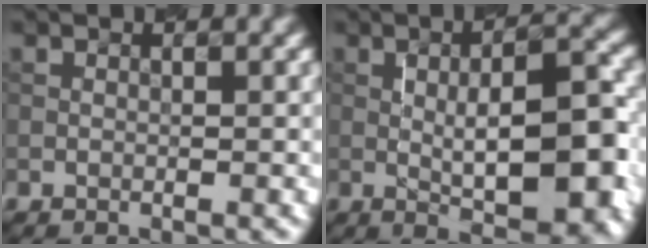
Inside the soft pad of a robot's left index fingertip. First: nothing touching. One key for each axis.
{"total": 9.2, "fx": -0.8, "fy": 3.0, "fz": 8.6, "tx": -0.116, "ty": 0.004, "tz": -0.012}